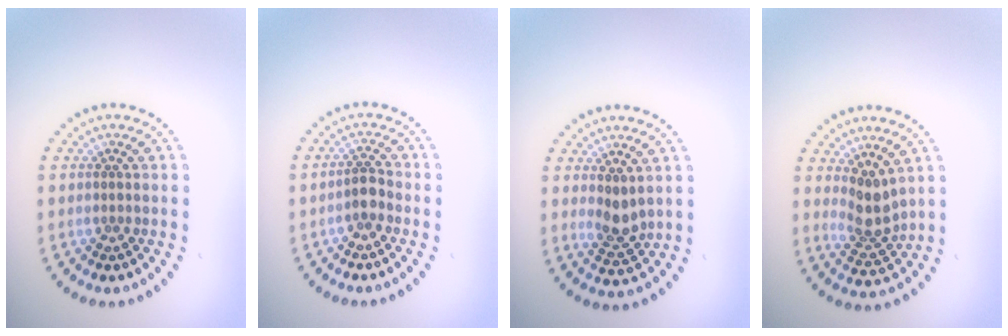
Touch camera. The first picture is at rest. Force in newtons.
{"total": 1.7, "press": 1.5, "slide": 0.9}
{"total": 2.1, "press": 2.0, "slide": 0.8}
{"total": 2.9, "press": 2.2, "slide": 1.9}